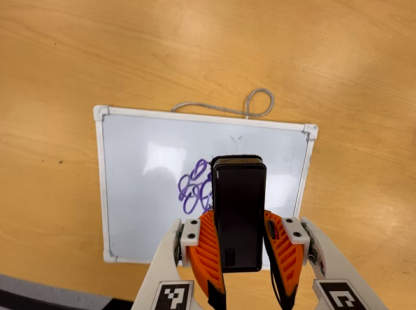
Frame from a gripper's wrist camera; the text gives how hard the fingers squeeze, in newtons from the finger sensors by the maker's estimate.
{"total": 8.8, "left": 7.4, "right": 10.3}